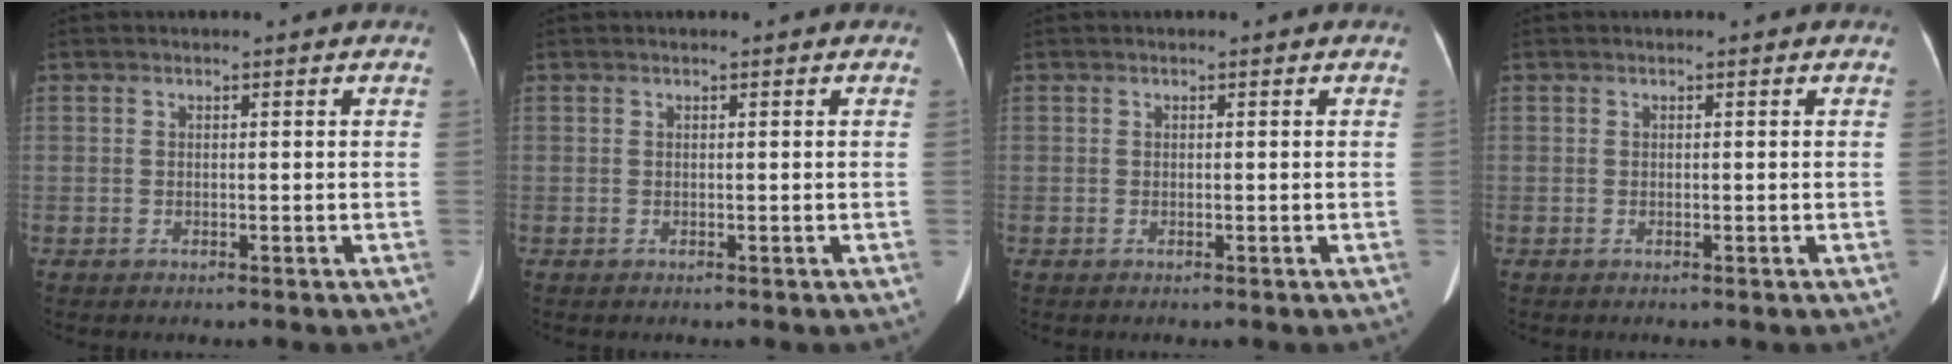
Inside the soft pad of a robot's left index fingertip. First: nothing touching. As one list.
[{"total": 0.0}, {"total": 0.0}, {"total": 0.0}]